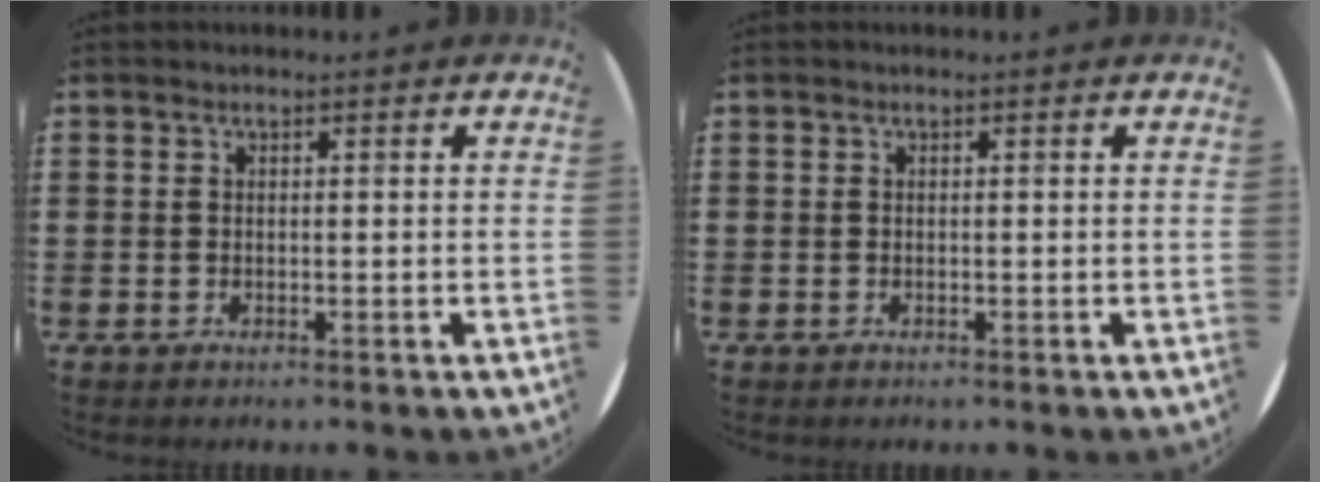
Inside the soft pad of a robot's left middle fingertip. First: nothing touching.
{"total": 0.0}